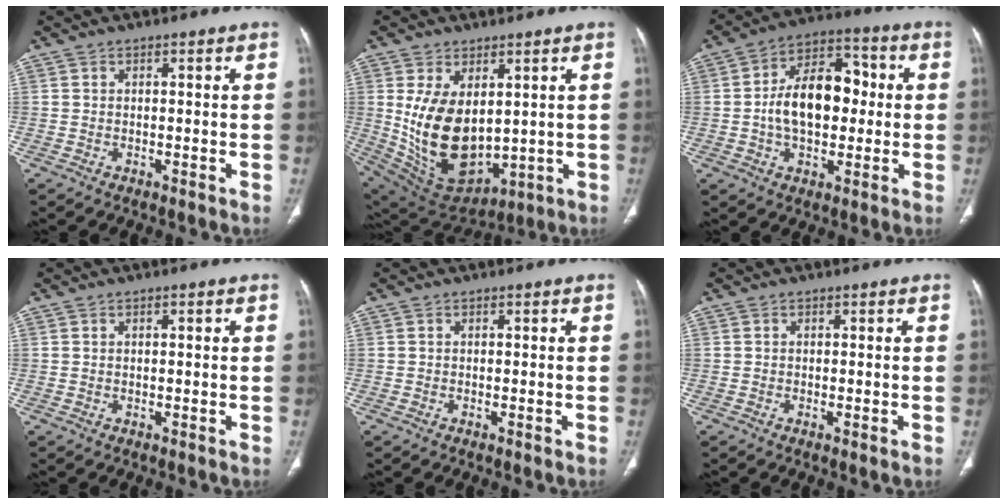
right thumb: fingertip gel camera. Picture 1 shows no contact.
{"total": 15.5, "force": [1.9, 9.5, 12.2], "torque": [-0.205, -0.022, 0.072]}
{"total": 14.9, "force": [0.1, 9.4, 11.6], "torque": [-0.163, 0.033, -0.003]}
{"total": 0.7, "force": [0.2, 0.2, 0.6], "torque": [-0.015, 0.003, 0.006]}
{"total": 0.0}
{"total": 0.8, "force": [-0.3, 0.1, 0.7], "torque": [-0.019, -0.003, -0.005]}